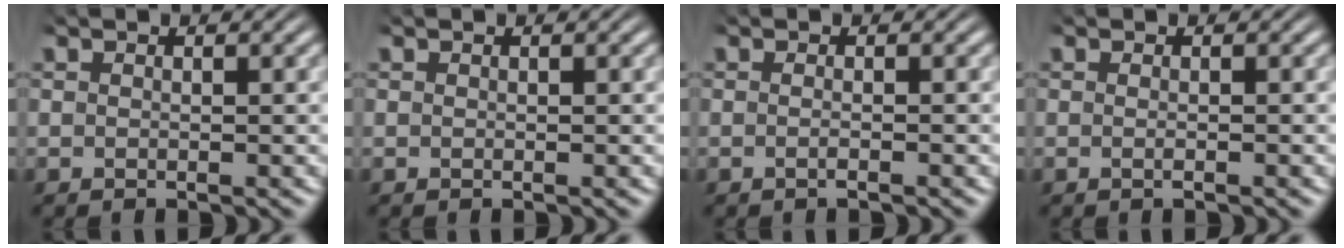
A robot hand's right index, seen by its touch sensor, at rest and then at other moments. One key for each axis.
{"total": 0.0}
{"total": 1.0, "fx": -0.8, "fy": -0.1, "fz": 0.6, "tx": -0.013, "ty": -0.001, "tz": -0.016}
{"total": 0.8, "fx": -0.5, "fy": -0.2, "fz": 0.5, "tx": -0.009, "ty": -0.001, "tz": -0.011}